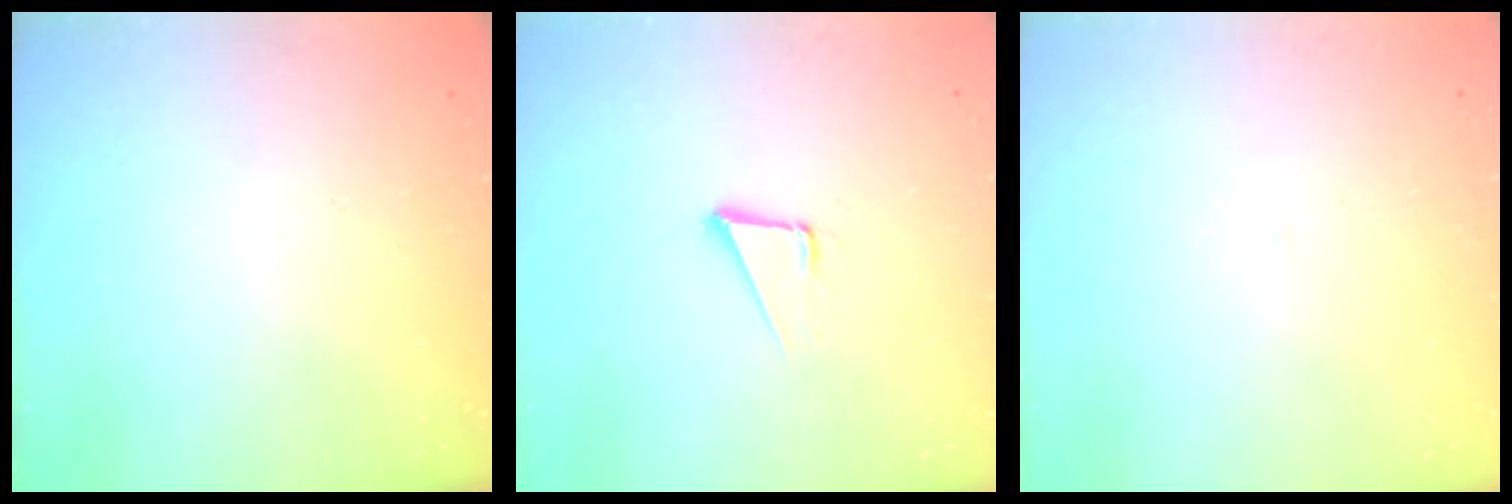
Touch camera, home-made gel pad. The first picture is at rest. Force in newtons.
{"total": 4.3, "press": 3.4, "slide": 2.6}
{"total": 2.0, "press": 2.0, "slide": 0.1}